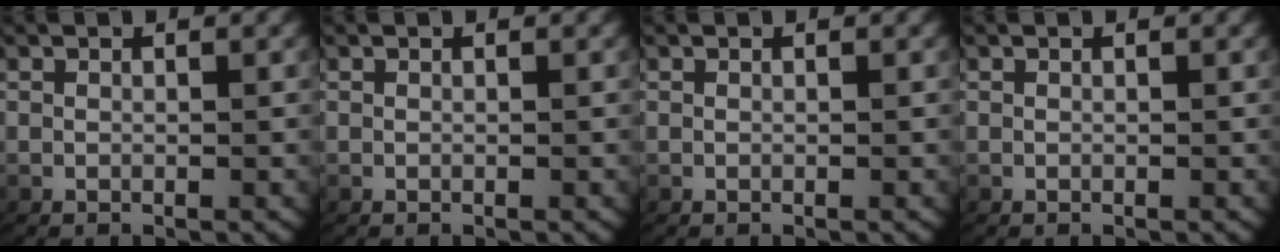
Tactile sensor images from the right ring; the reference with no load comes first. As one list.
[{"total": 0.0}, {"total": 0.0}, {"total": 0.0}]